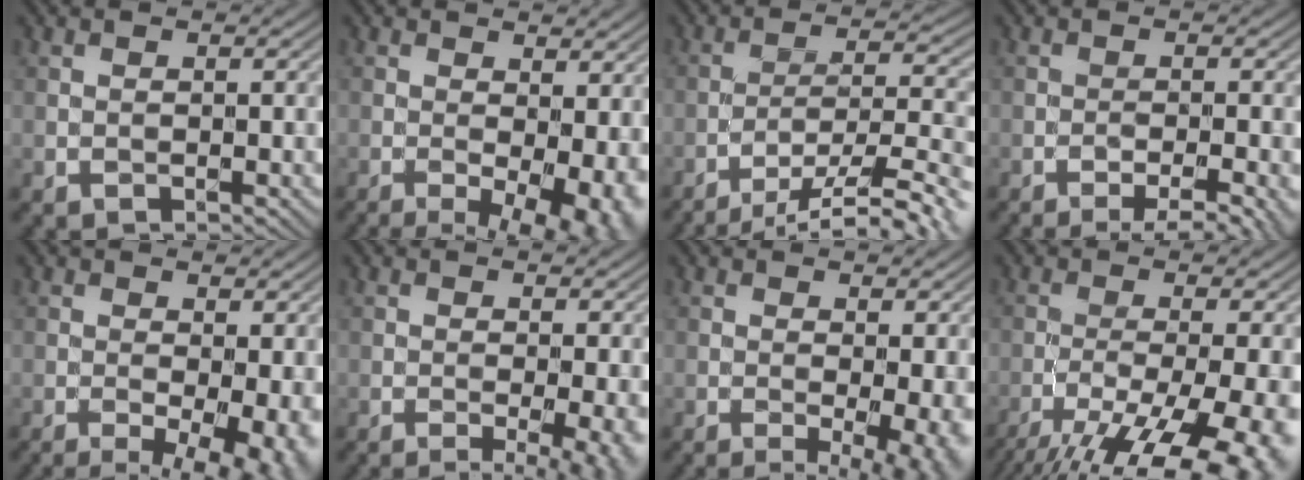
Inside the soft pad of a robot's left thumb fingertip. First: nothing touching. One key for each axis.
{"total": 11.3, "fx": -2.9, "fy": 4.8, "fz": 9.8, "tx": -0.131, "ty": -0.013, "tz": -0.025}
{"total": 14.5, "fx": -11.1, "fy": 3.3, "fz": 8.7, "tx": -0.121, "ty": 0.001, "tz": -0.140}
{"total": 6.7, "fx": -3.7, "fy": 1.5, "fz": 5.3, "tx": -0.066, "ty": -0.001, "tz": -0.043}
{"total": 10.4, "fx": -3.1, "fy": 3.9, "fz": 9.2, "tx": -0.130, "ty": -0.010, "tz": -0.034}
{"total": 7.0, "fx": -2.0, "fy": 1.8, "fz": 6.4, "tx": -0.082, "ty": -0.009, "tz": -0.019}
{"total": 7.6, "fx": -1.8, "fy": 2.3, "fz": 7.1, "tx": -0.089, "ty": -0.003, "tz": -0.018}
{"total": 15.1, "fx": -8.7, "fy": 4.4, "fz": 11.6, "tx": -0.189, "ty": -0.033, "tz": -0.114}